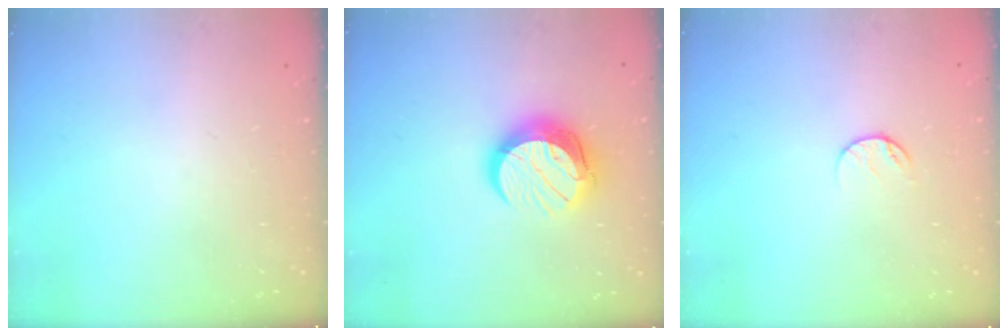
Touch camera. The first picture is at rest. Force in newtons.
{"total": 12.5, "press": 12.5, "slide": 1.2}
{"total": 5.4, "press": 5.4, "slide": 0.6}